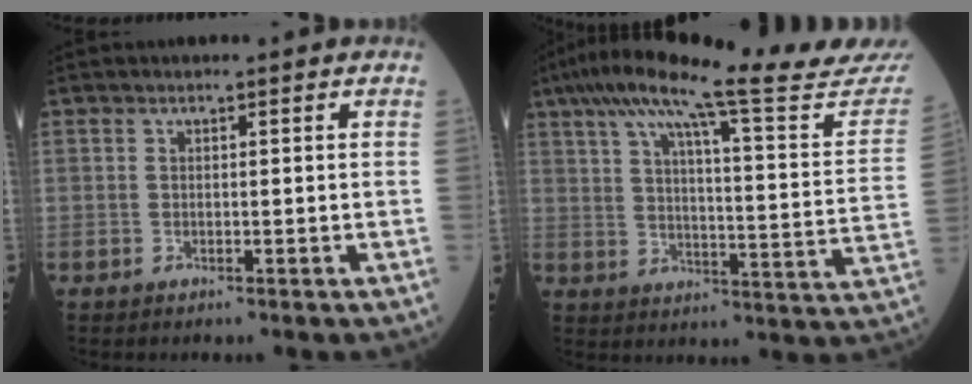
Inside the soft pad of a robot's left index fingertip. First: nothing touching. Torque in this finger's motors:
{"motor_torque": [1.06, -1.08, 0.74, 0.21]}